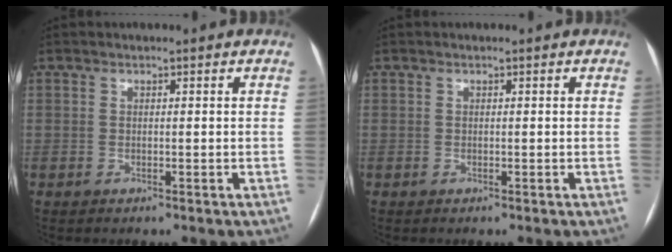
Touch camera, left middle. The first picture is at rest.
{"total": 0.0}